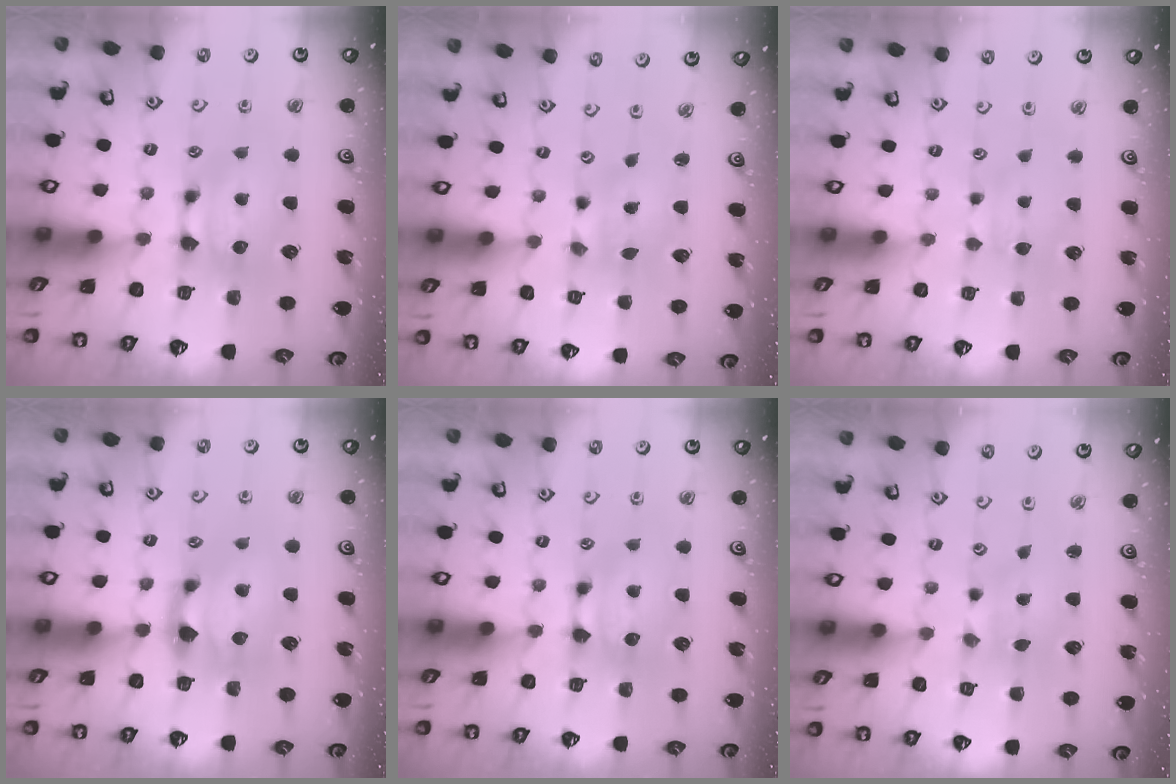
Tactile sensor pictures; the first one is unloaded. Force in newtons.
{"total": 1.3, "press": 0.7, "slide": 1.0}
{"total": 2.7, "press": 2.7, "slide": 0.4}
{"total": 1.2, "press": 0.5, "slide": 1.1}
{"total": 0.0}
{"total": 2.6, "press": 2.4, "slide": 0.8}